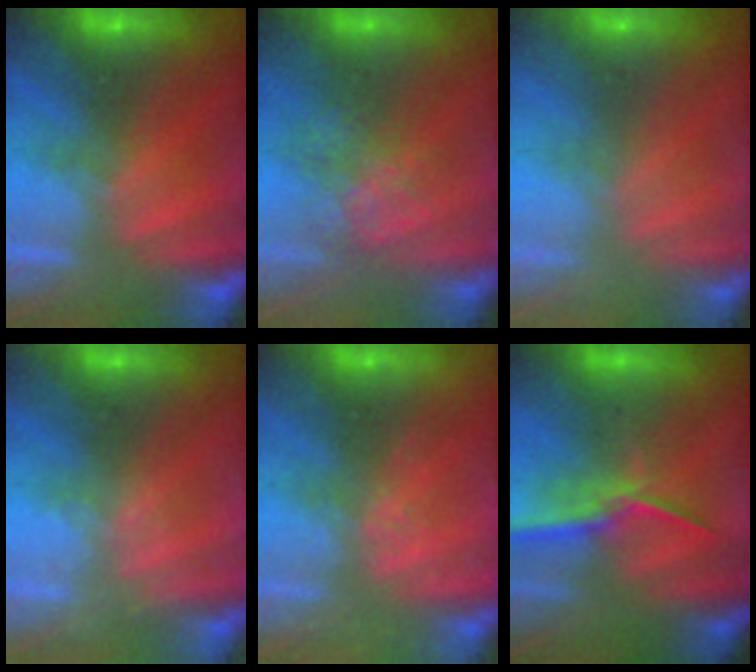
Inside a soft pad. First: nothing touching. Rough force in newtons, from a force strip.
{"total": 3.8}
{"total": 9.1}
{"total": 2.2}
{"total": 2.4}
{"total": 1.2}